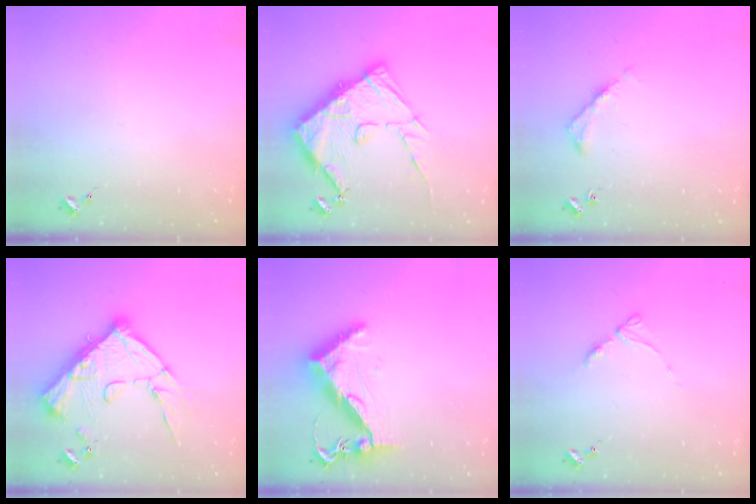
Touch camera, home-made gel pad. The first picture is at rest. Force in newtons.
{"total": 19.1, "press": 19.0, "slide": 1.6}
{"total": 5.0, "press": 4.9, "slide": 0.8}
{"total": 20.7, "press": 20.6, "slide": 2.2}
{"total": 11.1, "press": 11.0, "slide": 1.3}
{"total": 5.2, "press": 5.1, "slide": 0.6}